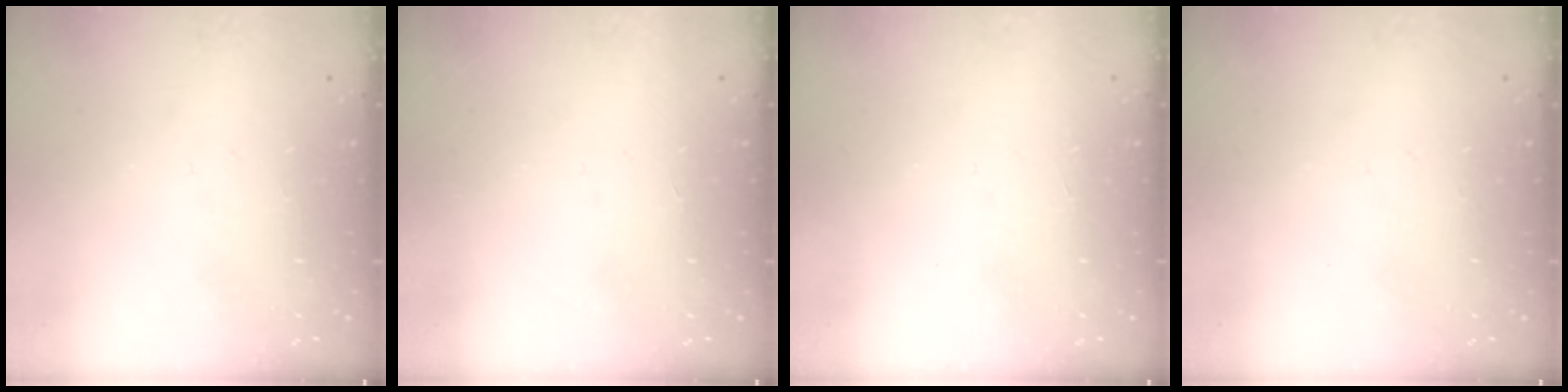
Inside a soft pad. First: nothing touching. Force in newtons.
{"total": 1.5, "press": 1.5, "slide": 0.1}
{"total": 1.6, "press": 1.6, "slide": 0.1}
{"total": 0.0}